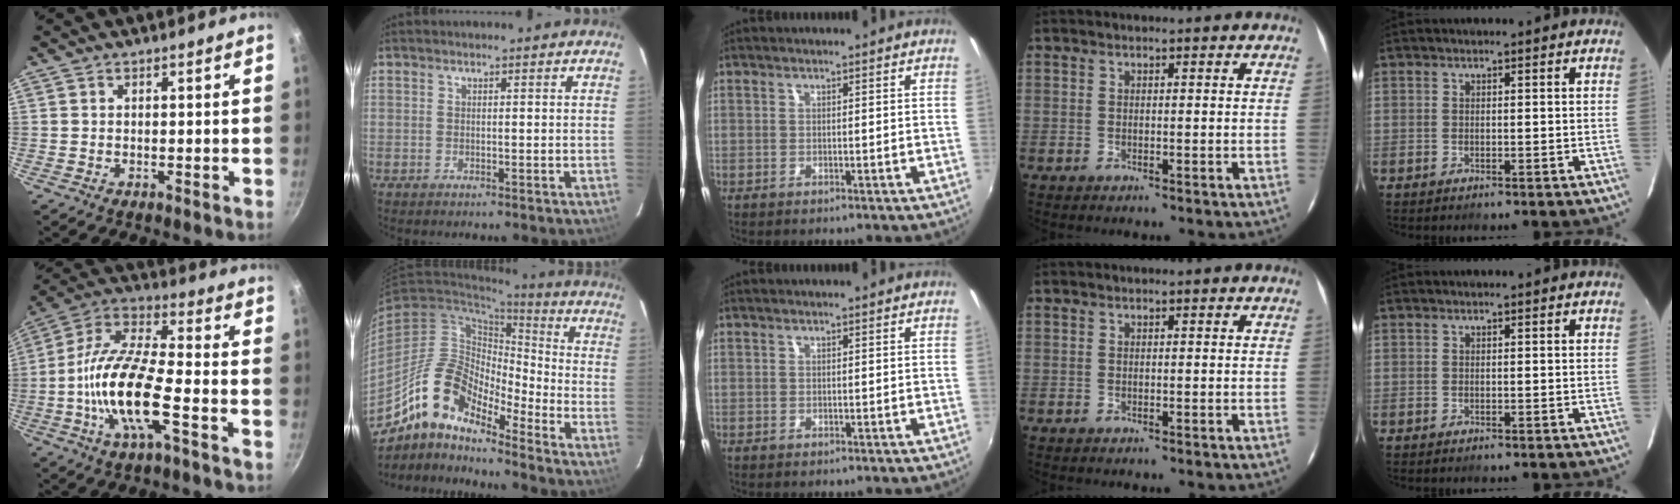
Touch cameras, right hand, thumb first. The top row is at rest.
{"thumb": {"total": 17.1, "force": [-5.1, 5.6, 15.4], "torque": [-0.298, 0.037, -0.116]}, "index": {"total": 14.5, "force": [-11.4, 4.9, 7.6], "torque": [-0.130, 0.003, -0.225]}}